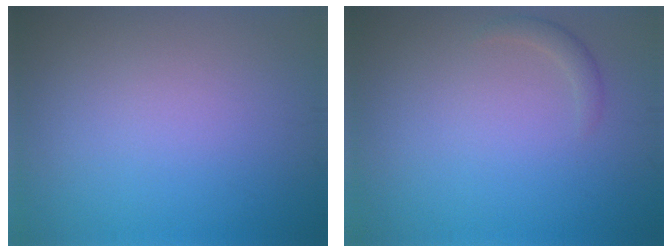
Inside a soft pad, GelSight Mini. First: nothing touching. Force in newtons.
{"total": 1.0, "press": 1.0, "slide": 0.0}